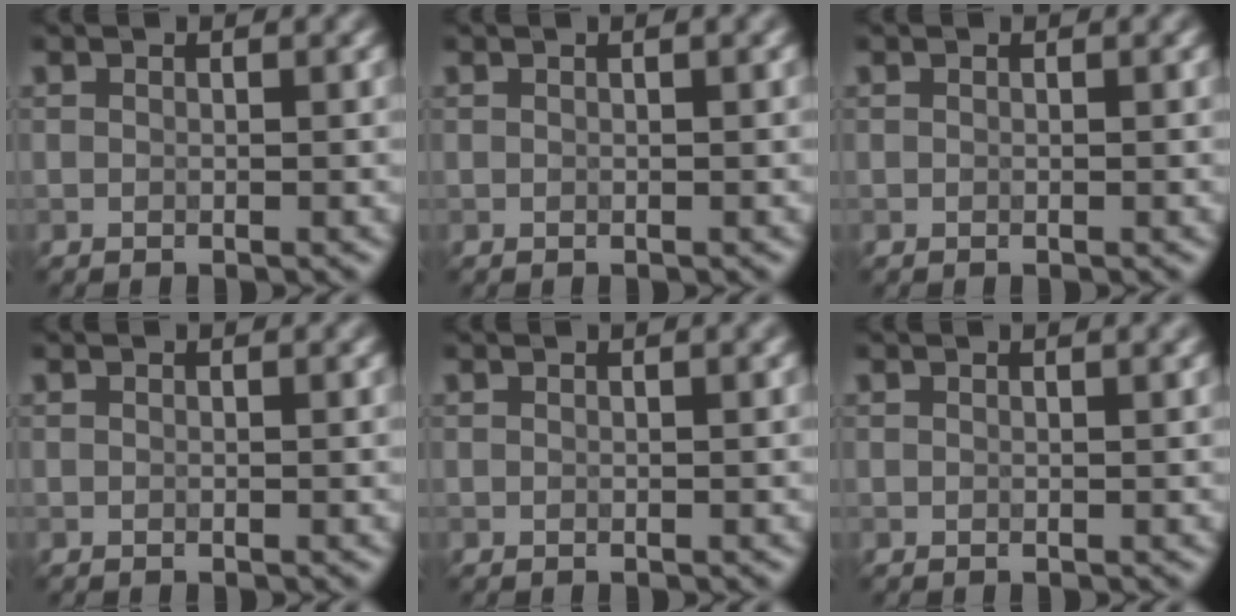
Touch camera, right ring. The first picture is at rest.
{"total": 0.6, "force": [0.3, 0.0, 0.5], "torque": [-0.008, 0.007, 0.004]}
{"total": 0.0}
{"total": 0.0}
{"total": 0.5, "force": [0.3, 0.0, 0.5], "torque": [-0.008, 0.008, 0.005]}
{"total": 0.8, "force": [0.6, 0.1, 0.5], "torque": [-0.009, 0.005, 0.005]}